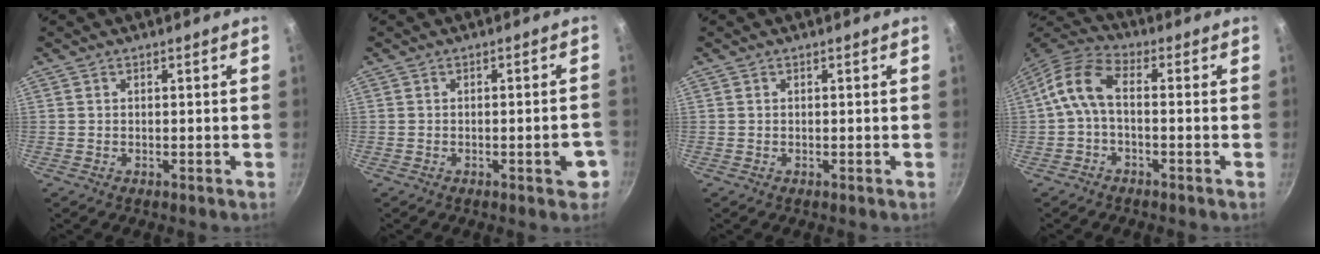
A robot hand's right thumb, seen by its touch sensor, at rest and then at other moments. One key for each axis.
{"total": 4.1, "fx": -1.7, "fy": 1.3, "fz": 3.5, "tx": -0.031, "ty": 0.012, "tz": -0.022}
{"total": 0.0}
{"total": 7.7, "fx": -1.0, "fy": 4.1, "fz": 6.5, "tx": -0.142, "ty": 0.034, "tz": -0.033}